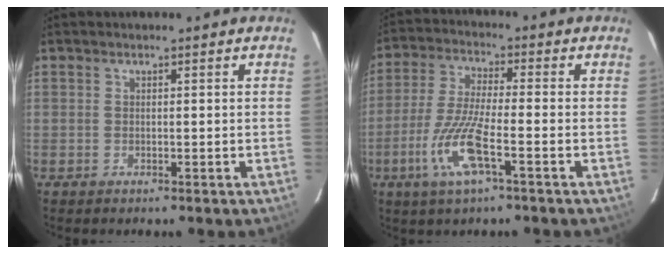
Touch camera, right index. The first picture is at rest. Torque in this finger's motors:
{"motor_torque": [0.83, -0.35, 0.45, 0.19]}